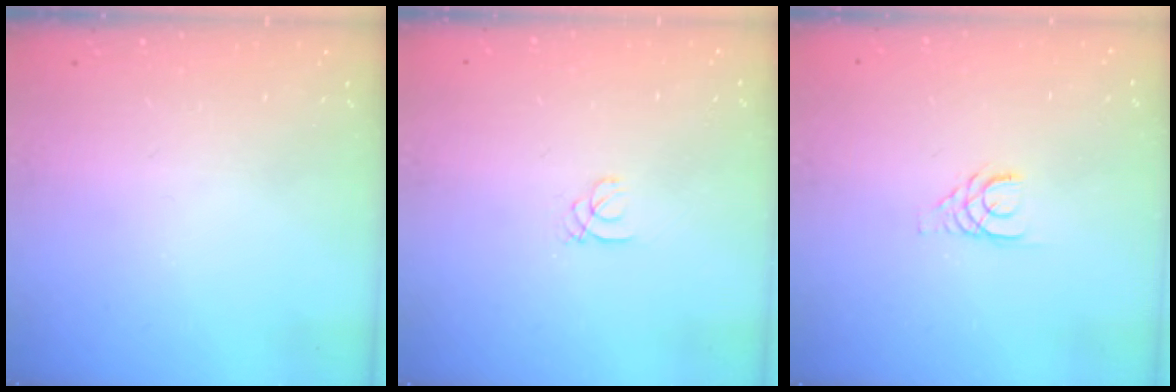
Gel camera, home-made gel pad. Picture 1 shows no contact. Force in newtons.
{"total": 1.0, "press": 1.0, "slide": 0.1}
{"total": 3.4, "press": 3.4, "slide": 0.3}